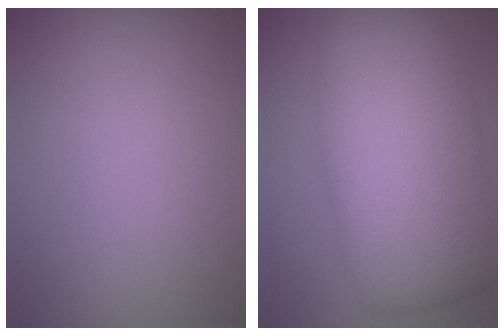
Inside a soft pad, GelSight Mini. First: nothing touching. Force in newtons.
{"total": 10.1, "press": 10.0, "slide": 0.7}